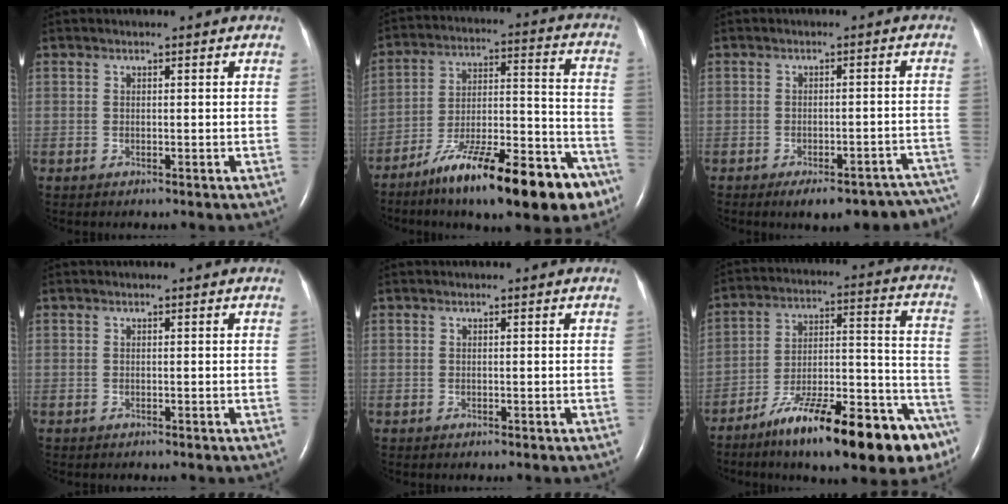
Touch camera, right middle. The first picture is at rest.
{"total": 21.8, "force": [-14.8, 5.0, 15.3], "torque": [-0.190, 0.024, -0.232]}
{"total": 14.2, "force": [-12.4, 4.3, 5.4], "torque": [-0.015, 0.032, -0.136]}
{"total": 0.0}
{"total": 0.0}
{"total": 22.7, "force": [-15.5, 5.1, 15.8], "torque": [-0.178, 0.035, -0.238]}